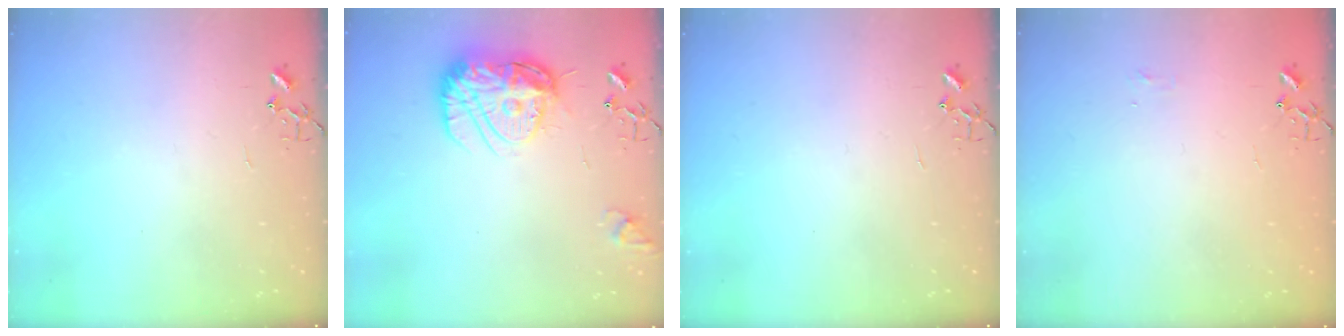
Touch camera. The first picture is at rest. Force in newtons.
{"total": 16.3, "press": 16.3, "slide": 1.6}
{"total": 0.0}
{"total": 3.9, "press": 3.9, "slide": 0.6}